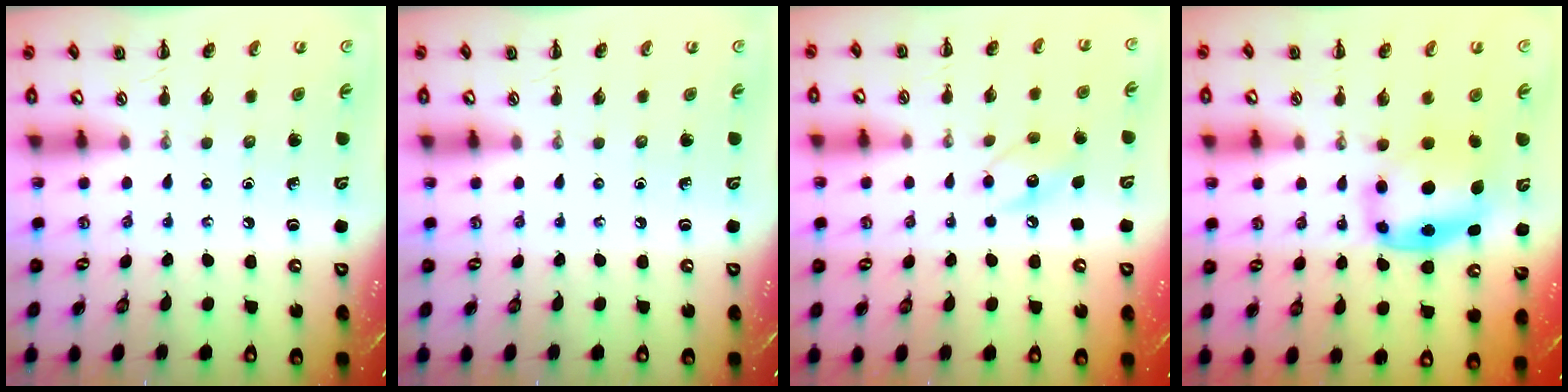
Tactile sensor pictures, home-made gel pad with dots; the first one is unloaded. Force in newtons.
{"total": 0.0}
{"total": 8.1, "press": 8.0, "slide": 0.8}
{"total": 6.2, "press": 6.0, "slide": 1.4}